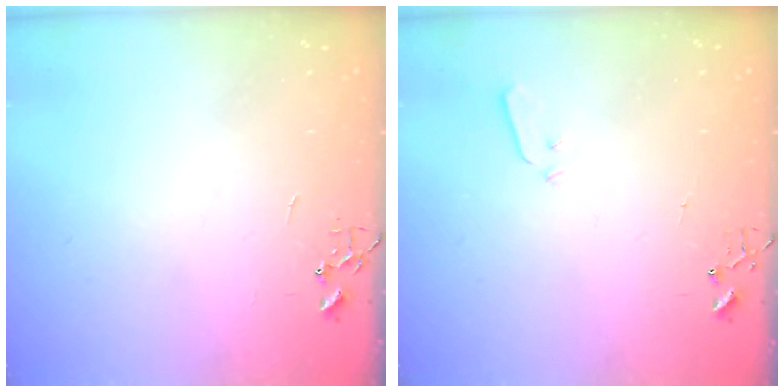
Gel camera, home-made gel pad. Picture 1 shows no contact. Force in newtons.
{"total": 3.1, "press": 3.0, "slide": 0.7}